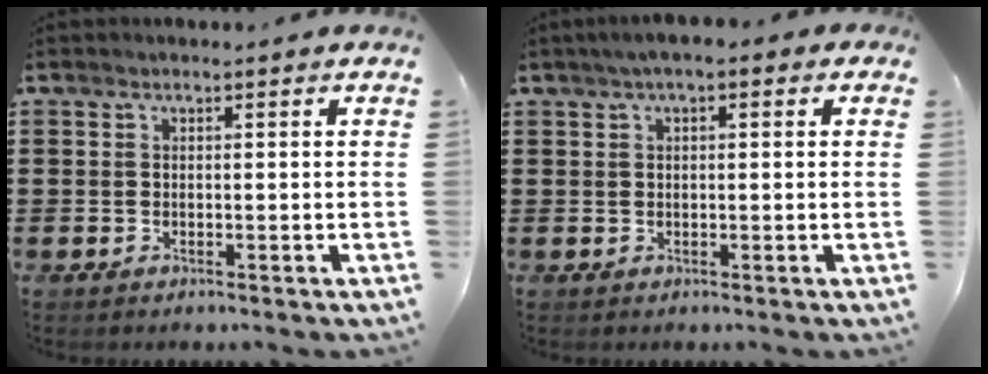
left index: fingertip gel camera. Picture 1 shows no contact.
{"total": 2.0, "force": [0.5, 0.7, 1.7], "torque": [-0.034, 0.005, 0.007]}